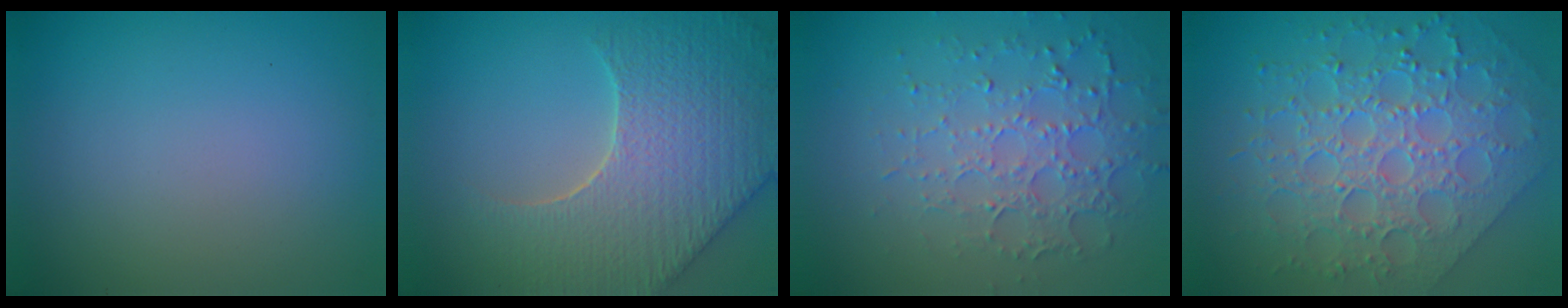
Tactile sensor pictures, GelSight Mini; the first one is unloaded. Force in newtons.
{"total": 8.3, "press": 6.4, "slide": 5.2}
{"total": 5.0, "press": 3.5, "slide": 3.6}
{"total": 8.4, "press": 6.1, "slide": 5.8}